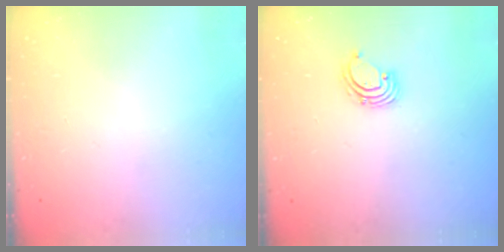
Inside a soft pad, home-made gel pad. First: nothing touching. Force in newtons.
{"total": 2.3, "press": 2.3, "slide": 0.2}